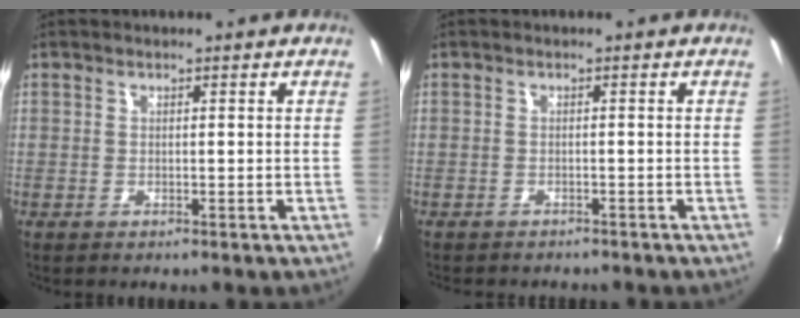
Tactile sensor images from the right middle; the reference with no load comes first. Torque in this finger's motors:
{"motor_torque": [0.40, -0.54, 0.17, 0.06]}